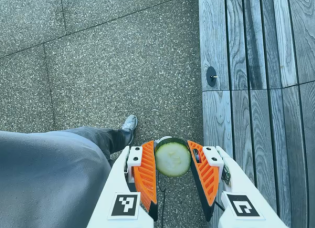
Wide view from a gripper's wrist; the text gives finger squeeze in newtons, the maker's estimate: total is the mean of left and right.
{"total": 10.8, "left": 10.7, "right": 10.9}